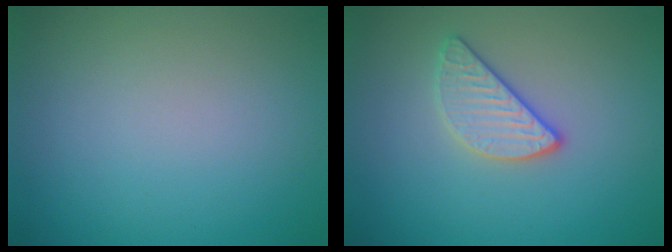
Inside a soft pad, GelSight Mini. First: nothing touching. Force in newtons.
{"total": 2.6, "press": 2.5, "slide": 0.7}